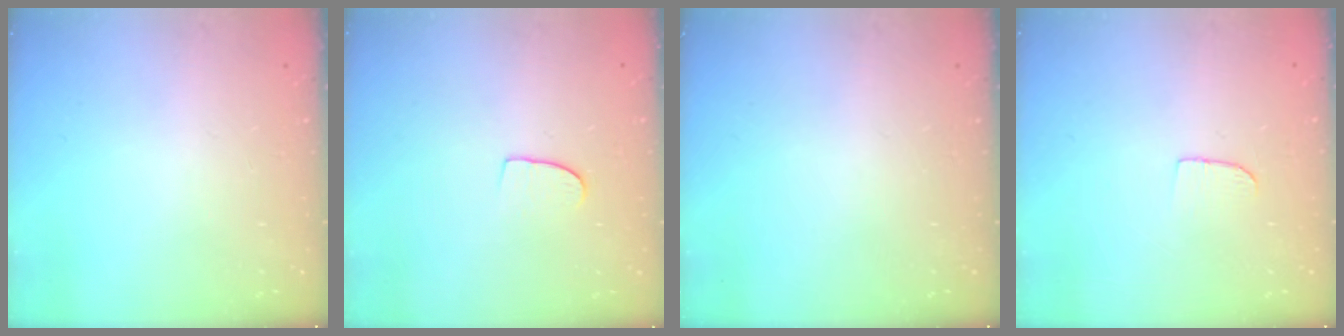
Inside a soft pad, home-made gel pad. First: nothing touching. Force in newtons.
{"total": 6.1, "press": 6.1, "slide": 0.4}
{"total": 0.0}
{"total": 4.6, "press": 4.6, "slide": 0.4}